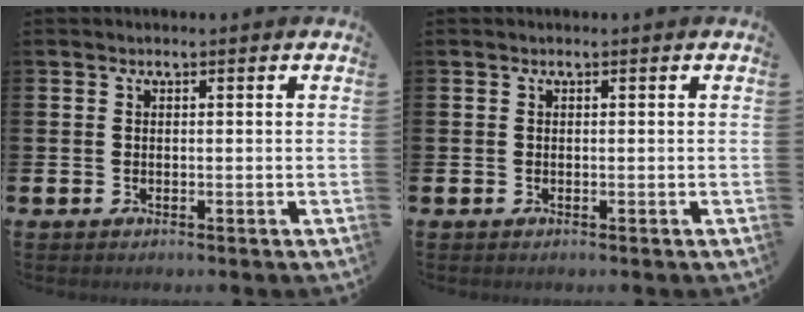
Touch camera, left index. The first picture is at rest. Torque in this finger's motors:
{"motor_torque": [0.00, 0.00, 0.00, 0.00]}